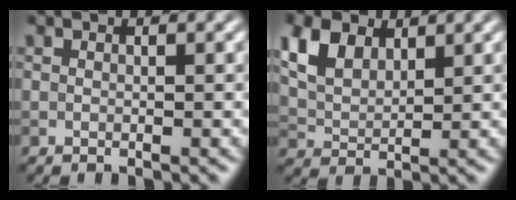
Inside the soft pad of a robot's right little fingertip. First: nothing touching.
{"total": 4.7, "force": [2.5, 2.9, 2.7], "torque": [-0.065, 0.004, 0.052]}